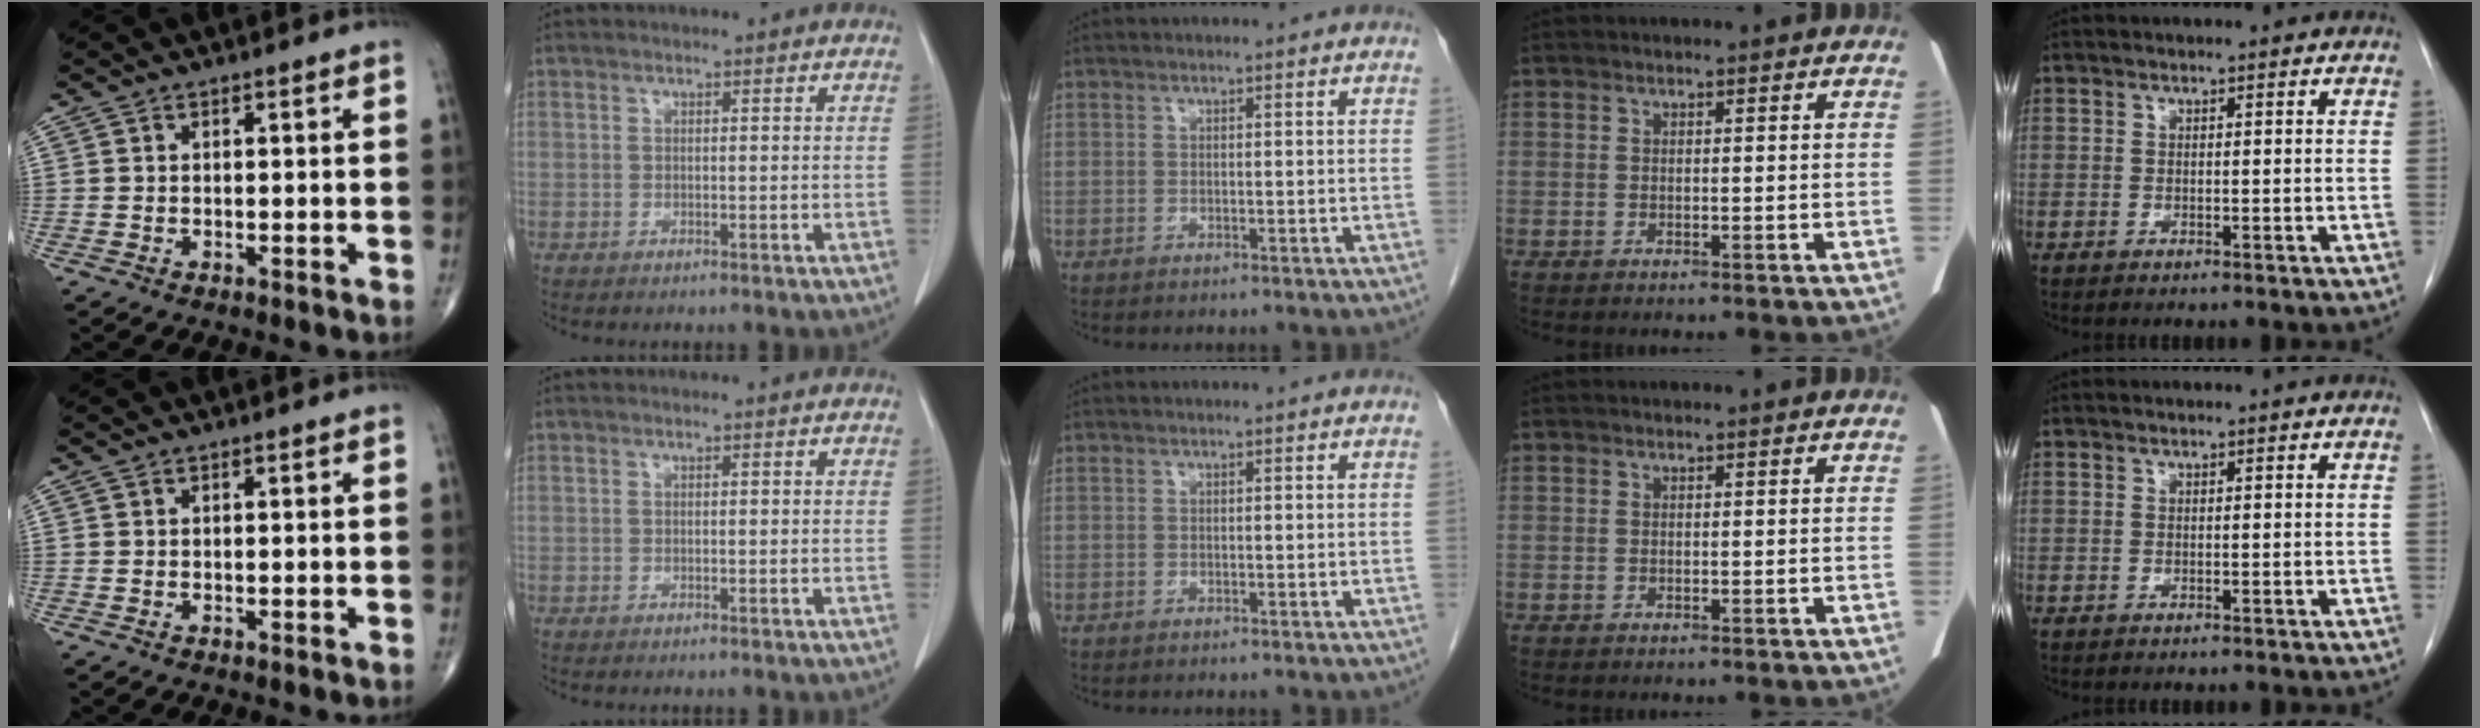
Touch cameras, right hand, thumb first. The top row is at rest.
{}